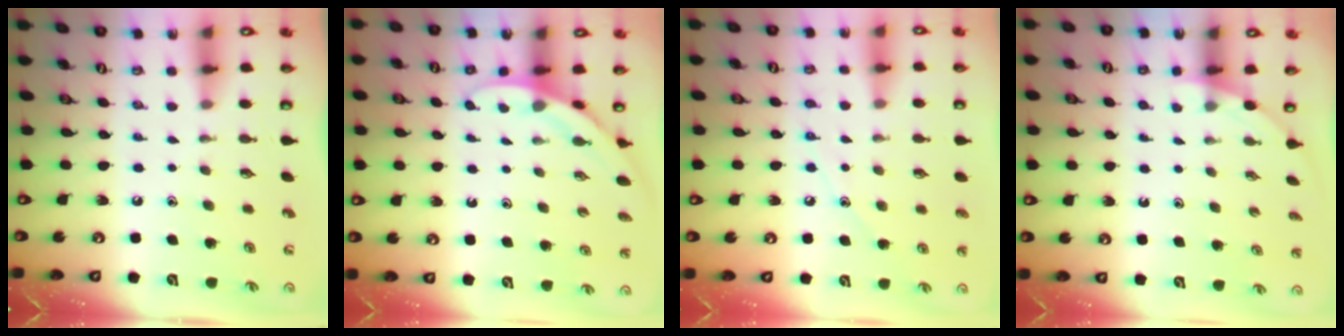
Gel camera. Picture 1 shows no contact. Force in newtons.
{"total": 5.0, "press": 5.0, "slide": 0.4}
{"total": 7.1, "press": 7.1, "slide": 0.2}
{"total": 0.9, "press": 0.9, "slide": 0.2}